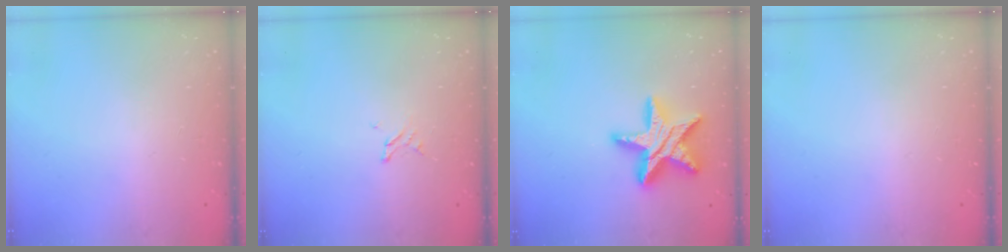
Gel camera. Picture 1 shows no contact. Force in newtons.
{"total": 1.6, "press": 1.6, "slide": 0.2}
{"total": 18.6, "press": 18.5, "slide": 1.5}
{"total": 0.0}